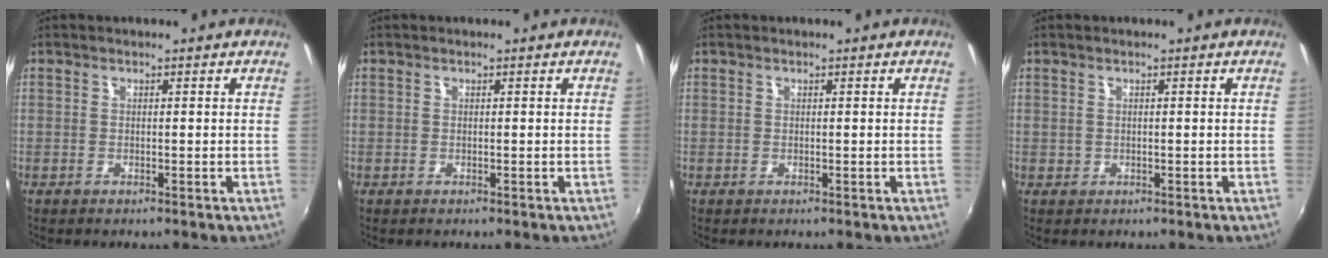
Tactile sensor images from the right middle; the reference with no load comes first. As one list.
[{"total": 0.0}, {"total": 0.0}, {"total": 0.5, "force": [-0.1, 0.5, 0.1], "torque": [0.001, -0.001, -0.001]}]